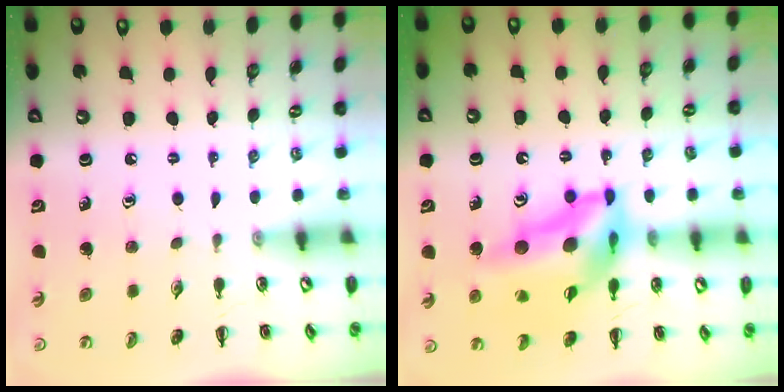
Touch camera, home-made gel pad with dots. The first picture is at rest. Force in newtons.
{"total": 16.7, "press": 15.8, "slide": 5.4}